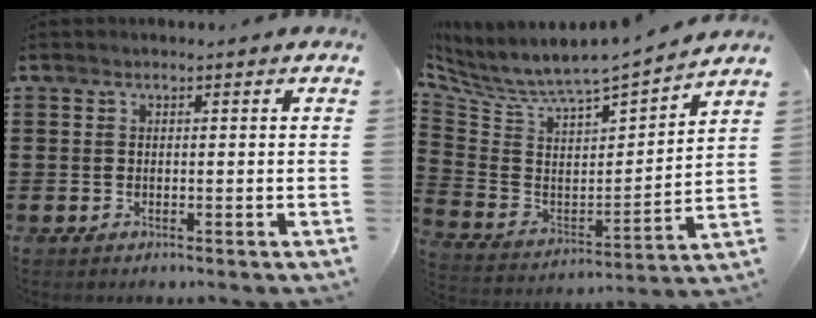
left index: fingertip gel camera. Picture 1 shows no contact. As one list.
[{"total": 5.2, "force": [4.8, 1.1, 1.7], "torque": [-0.062, -0.055, 0.074]}]